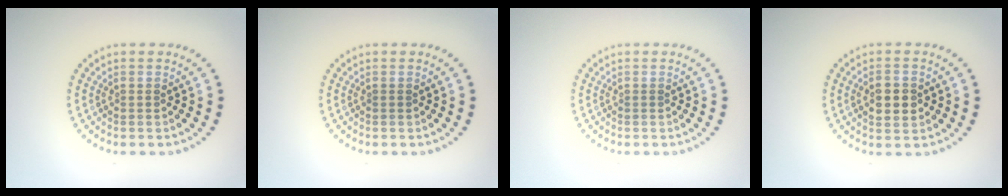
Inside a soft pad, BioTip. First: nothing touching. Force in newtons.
{"total": 0.0}
{"total": 0.0}
{"total": 3.0, "press": 2.9, "slide": 0.2}